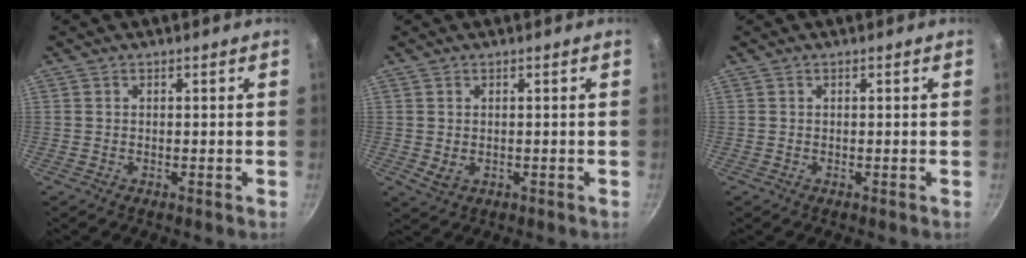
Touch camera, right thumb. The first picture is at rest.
{"total": 2.2, "force": [0.0, 1.5, 1.6], "torque": [-0.026, -0.005, 0.006]}
{"total": 0.0}